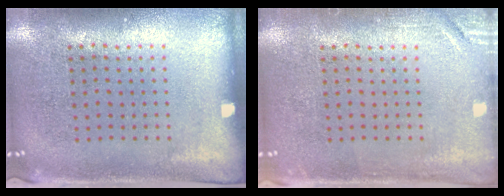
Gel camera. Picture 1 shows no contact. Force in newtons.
{"total": 1.5, "press": 1.5, "slide": 0.3}